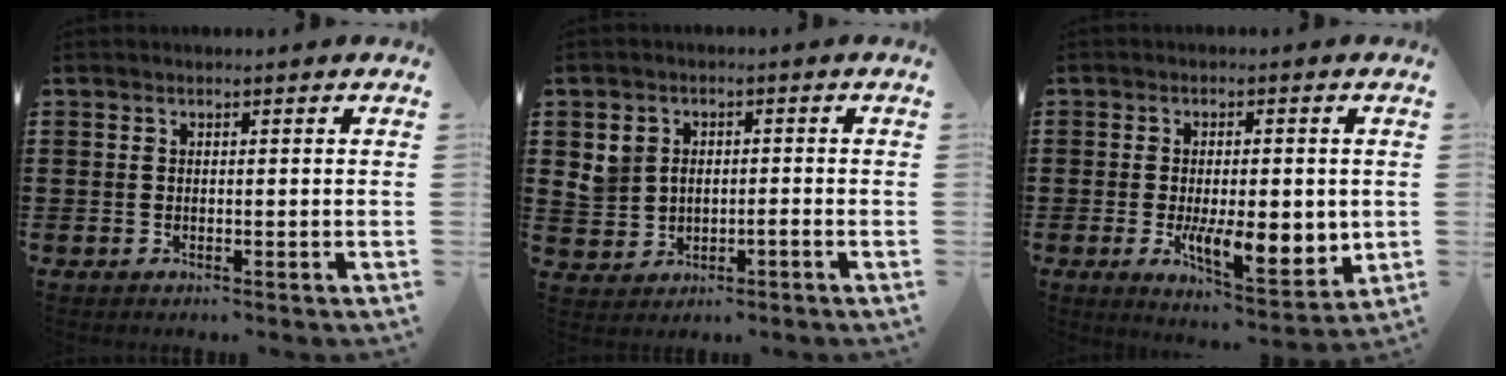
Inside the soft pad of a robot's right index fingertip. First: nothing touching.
{"total": 2.9, "force": [-0.4, 2.7, 1.2], "torque": [-0.043, 0.005, -0.013]}
{"total": 9.0, "force": [-1.1, 3.8, 8.0], "torque": [-0.123, -0.009, -0.017]}